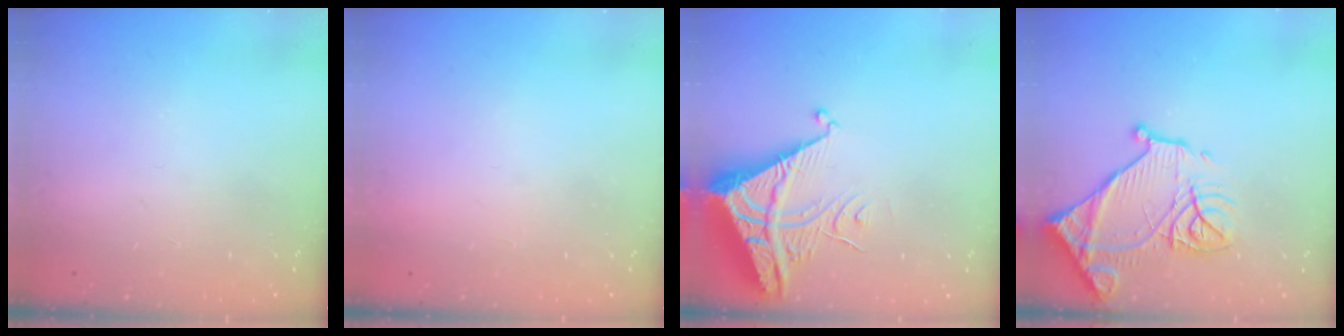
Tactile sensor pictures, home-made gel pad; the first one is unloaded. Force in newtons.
{"total": 1.5, "press": 1.5, "slide": 0.1}
{"total": 8.3, "press": 8.2, "slide": 1.0}
{"total": 17.7, "press": 17.7, "slide": 1.5}